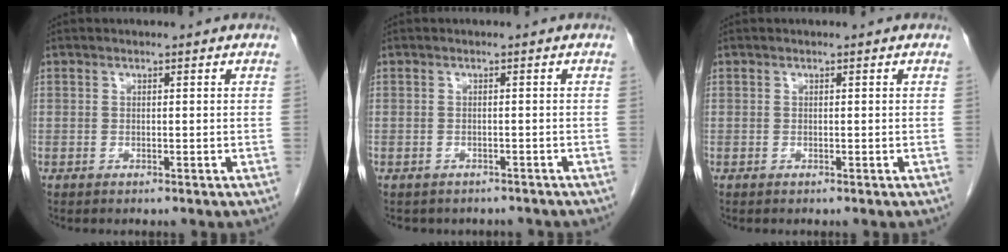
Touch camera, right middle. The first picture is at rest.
{"total": 4.3, "force": [-3.7, 2.1, 0.7], "torque": [-0.011, 0.008, -0.042]}
{"total": 0.0}